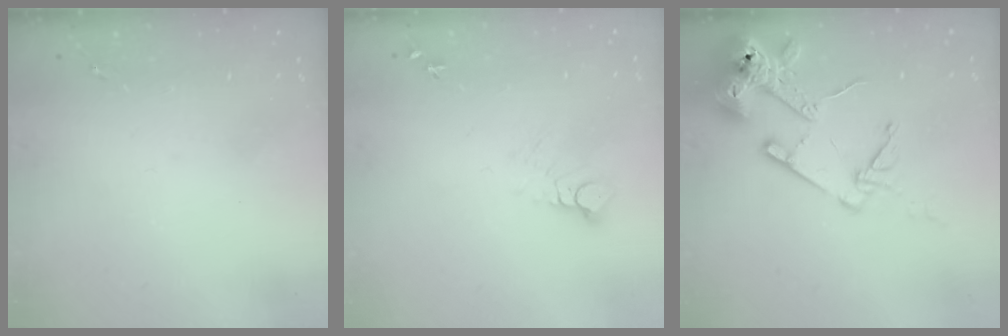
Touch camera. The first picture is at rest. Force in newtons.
{"total": 5.0, "press": 5.0, "slide": 0.2}
{"total": 17.2, "press": 17.1, "slide": 2.1}